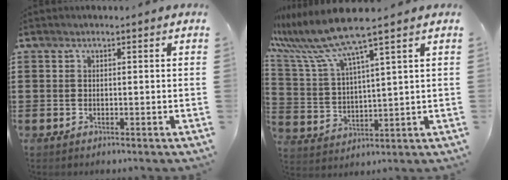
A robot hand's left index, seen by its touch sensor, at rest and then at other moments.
{"total": 8.9, "force": [7.3, -0.2, 5.1], "torque": [-0.135, -0.040, 0.122]}